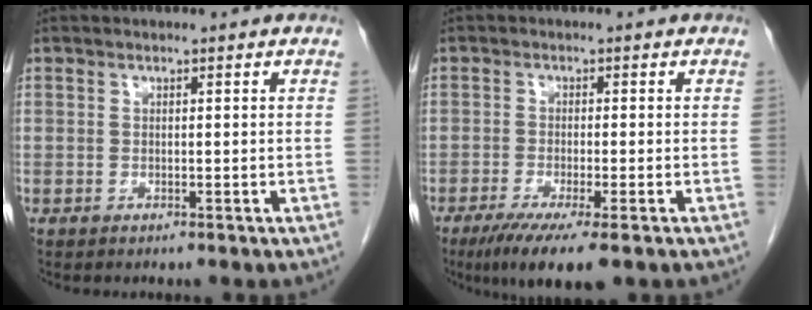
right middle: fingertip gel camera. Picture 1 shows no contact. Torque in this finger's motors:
{"motor_torque": [1.26, -0.88, 0.17, 0.07]}